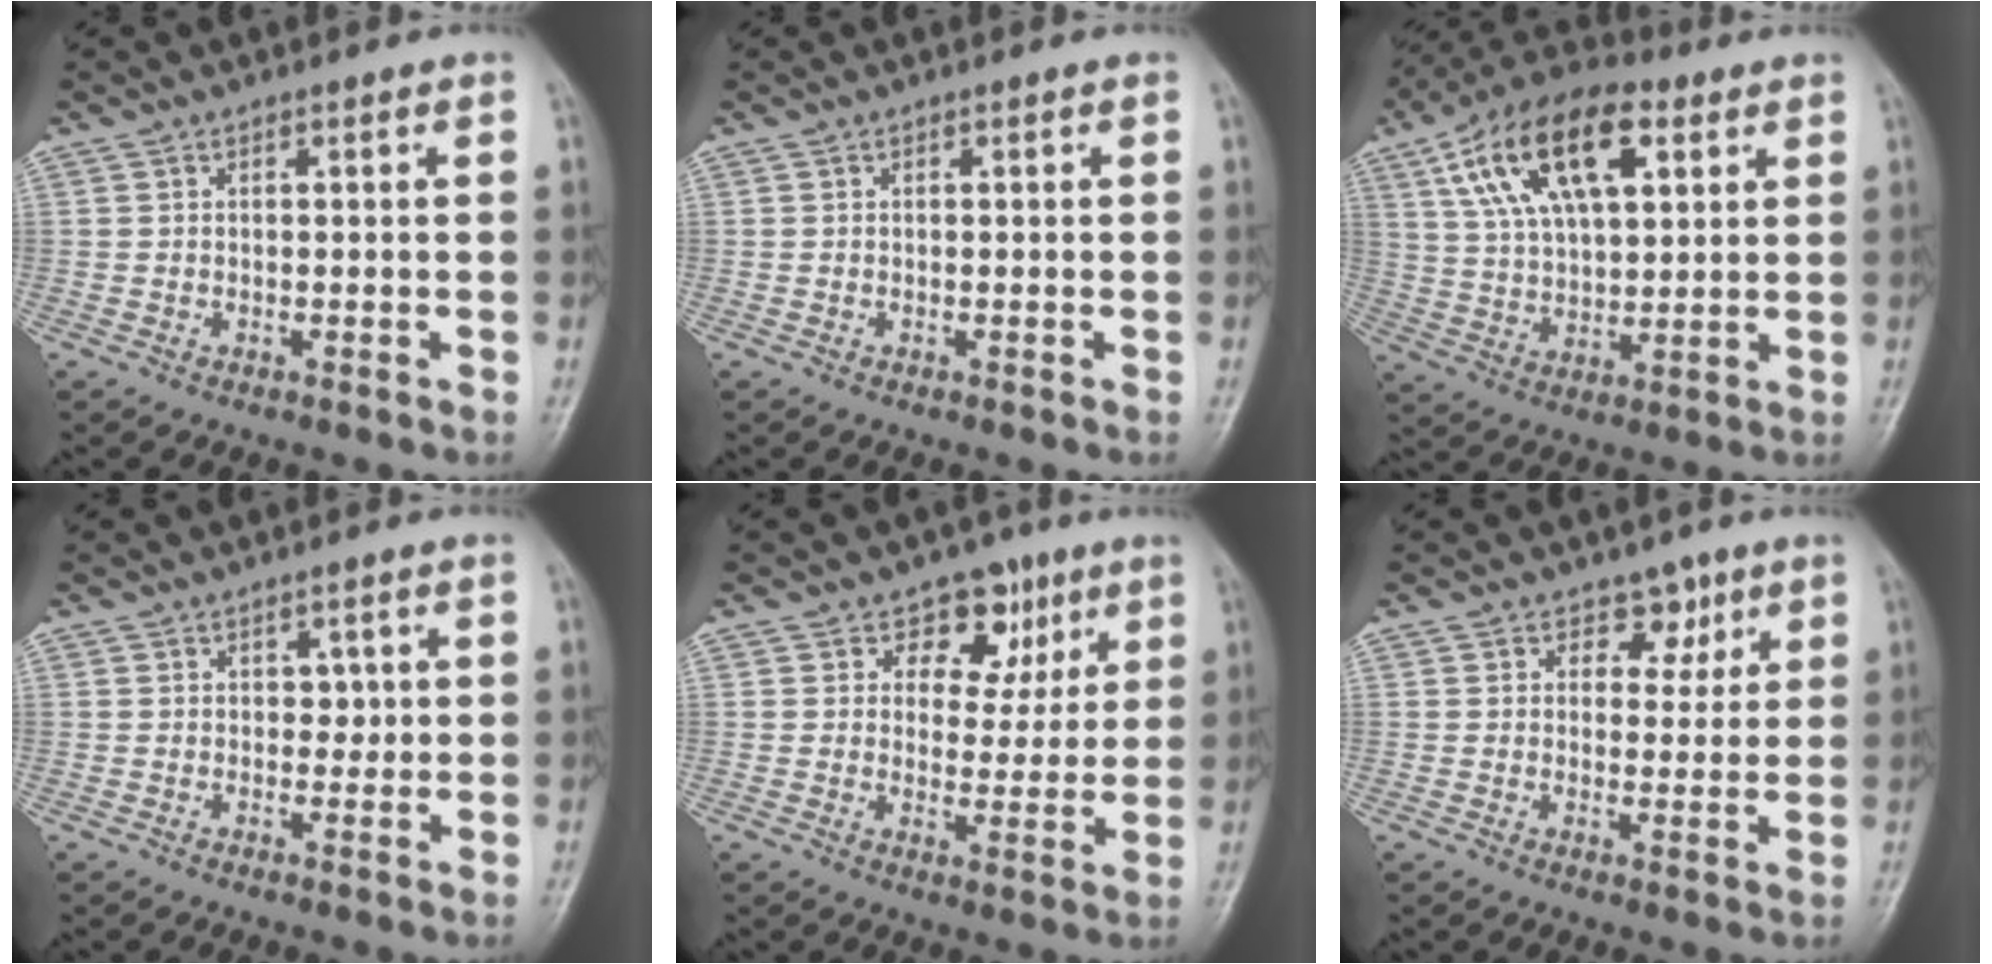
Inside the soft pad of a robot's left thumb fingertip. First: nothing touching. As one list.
[{"total": 0.0}, {"total": 18.3, "force": [7.5, 9.2, 14.0], "torque": [-0.229, 0.000, 0.130]}, {"total": 1.7, "force": [0.3, 1.3, 1.0], "torque": [0.005, 0.003, 0.001]}, {"total": 8.0, "force": [4.2, 6.0, 3.1], "torque": [0.001, -0.012, 0.058]}, {"total": 4.4, "force": [2.4, 3.3, 1.6], "torque": [0.014, -0.009, 0.032]}]